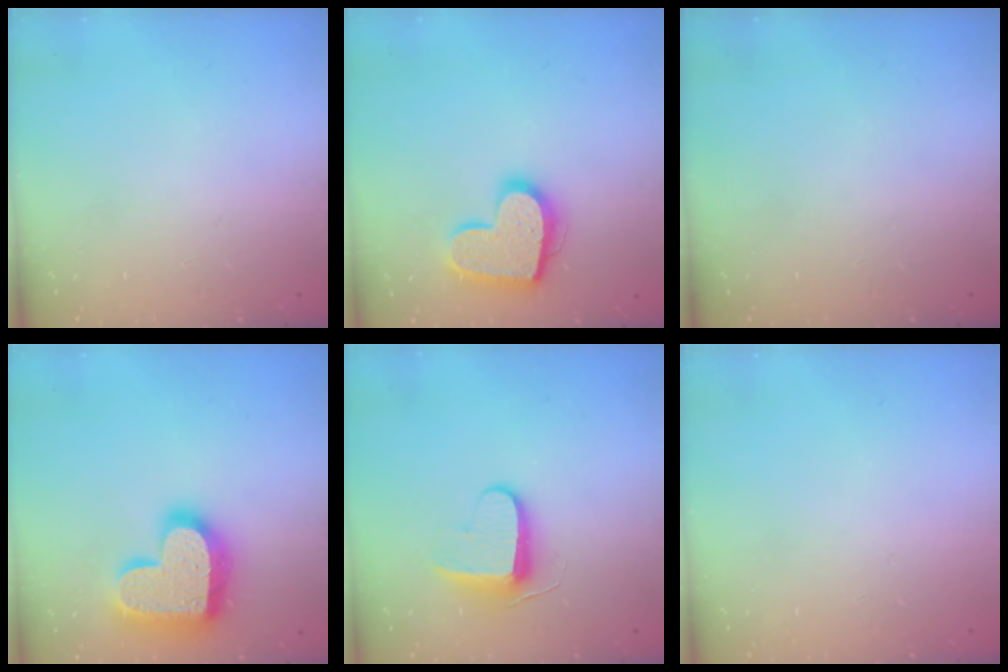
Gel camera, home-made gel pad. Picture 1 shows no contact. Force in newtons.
{"total": 15.8, "press": 15.8, "slide": 1.0}
{"total": 0.0}
{"total": 22.2, "press": 22.1, "slide": 1.5}
{"total": 8.7, "press": 8.7, "slide": 0.7}
{"total": 0.0}